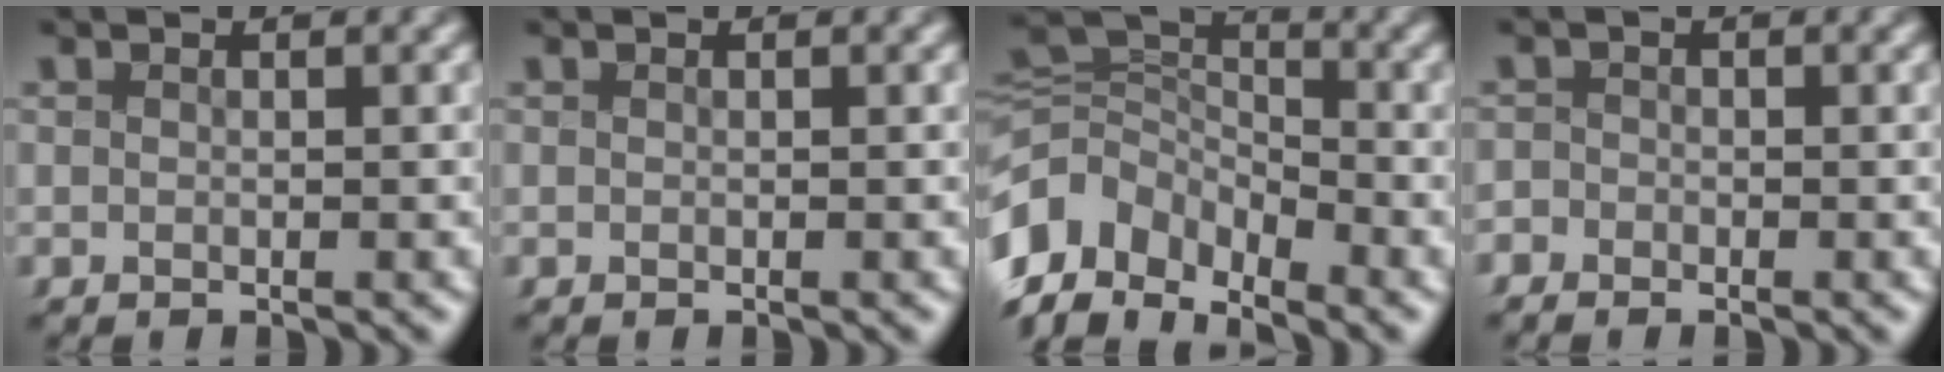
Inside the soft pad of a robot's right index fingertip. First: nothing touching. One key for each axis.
{"total": 0.0}
{"total": 11.9, "fx": -2.9, "fy": 10.0, "fz": 5.7, "tx": -0.143, "ty": -0.036, "tz": -0.055}
{"total": 1.7, "fx": -1.3, "fy": 1.0, "fz": -0.6, "tx": 0.014, "ty": 0.000, "tz": -0.034}